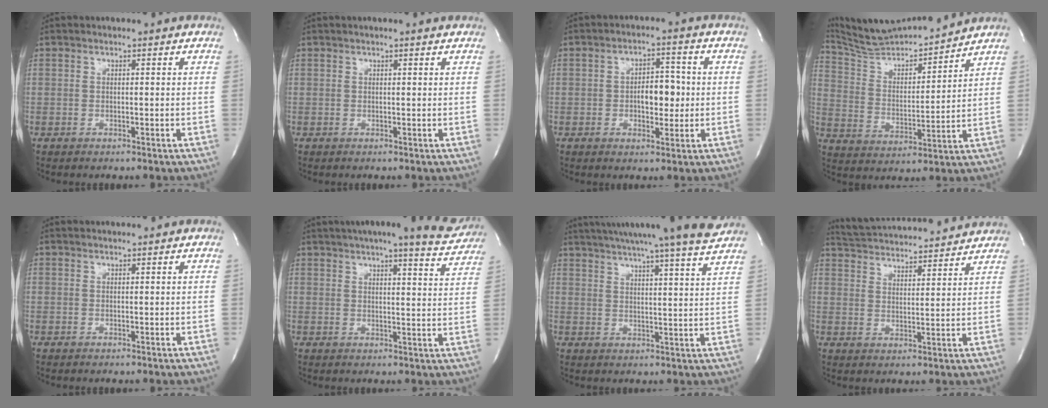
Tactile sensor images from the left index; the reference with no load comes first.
{"total": 0.6, "force": [0.4, -0.1, 0.4], "torque": [-0.015, 0.006, 0.006]}
{"total": 5.3, "force": [-0.3, 2.7, 4.5], "torque": [-0.068, 0.010, -0.003]}
{"total": 15.3, "force": [14.6, 0.3, 4.4], "torque": [-0.089, 0.006, 0.258]}
{"total": 0.9, "force": [0.8, 0.0, 0.4], "torque": [-0.011, 0.016, 0.013]}
{"total": 15.2, "force": [13.4, 2.0, 7.0], "torque": [-0.099, 0.020, 0.158]}
{"total": 19.5, "force": [17.4, -1.5, 8.7], "torque": [-0.148, -0.021, 0.231]}
{"total": 16.3, "force": [15.6, 1.3, 4.5], "torque": [-0.088, 0.025, 0.229]}